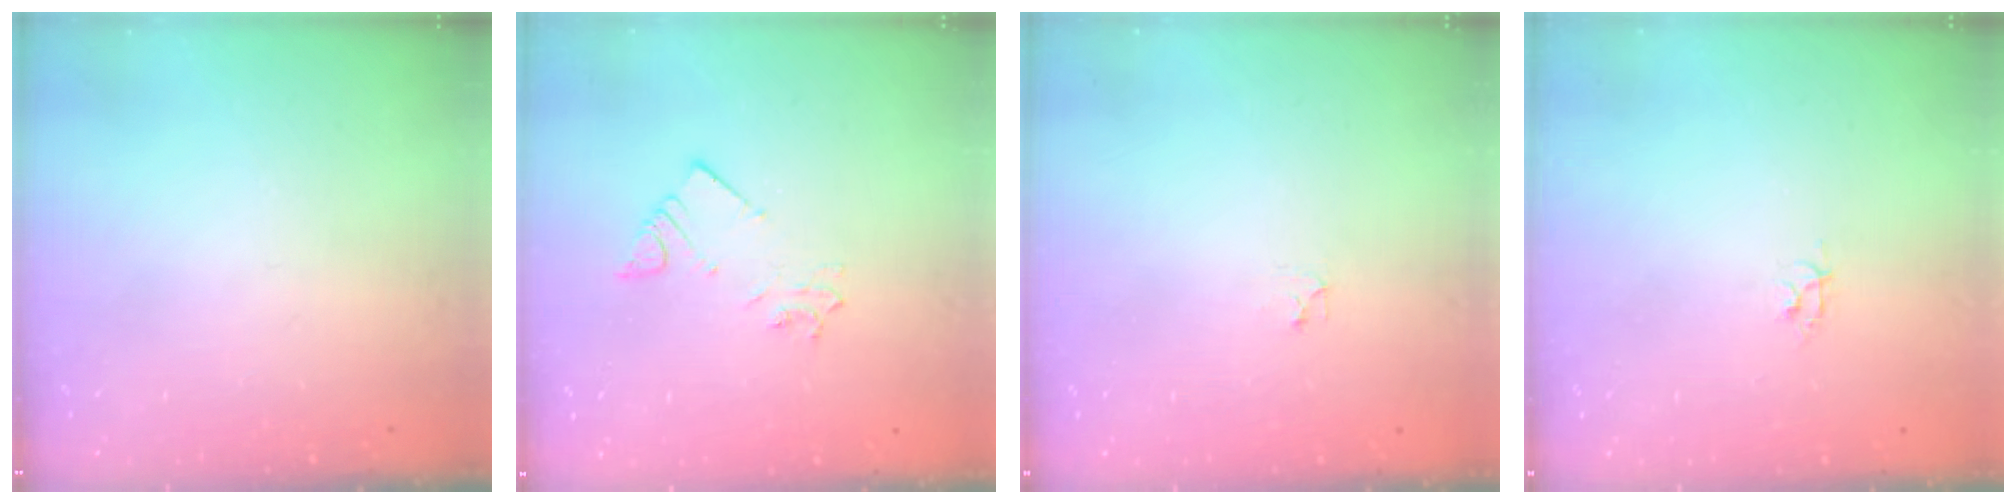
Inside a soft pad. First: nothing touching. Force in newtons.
{"total": 3.0, "press": 3.0, "slide": 0.3}
{"total": 2.8, "press": 2.7, "slide": 0.4}
{"total": 3.6, "press": 3.6, "slide": 0.5}